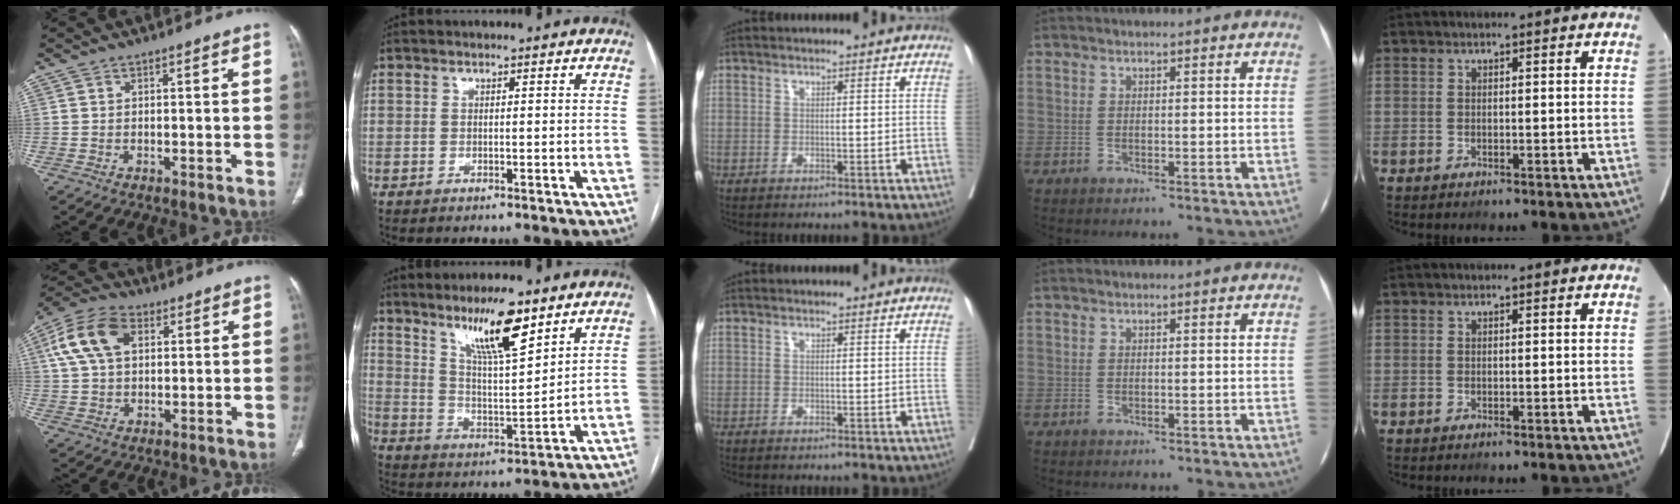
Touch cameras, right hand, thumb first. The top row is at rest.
{"thumb": {"total": 12.3, "force": [3.8, 7.8, 8.7], "torque": [-0.165, 0.016, 0.067]}, "index": {"total": 11.2, "force": [7.8, 1.4, 7.9], "torque": [-0.142, -0.006, 0.143]}, "middle": {"total": 1.5, "force": [-1.3, 0.3, 0.6], "torque": [-0.009, -0.001, -0.017]}}